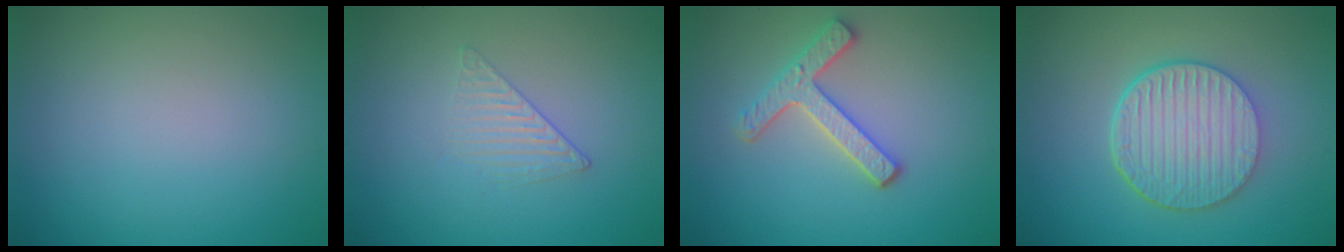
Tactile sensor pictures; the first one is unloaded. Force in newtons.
{"total": 1.3, "press": 0.4, "slide": 1.2}
{"total": 3.3, "press": 2.9, "slide": 1.6}
{"total": 6.6, "press": 4.7, "slide": 4.6}